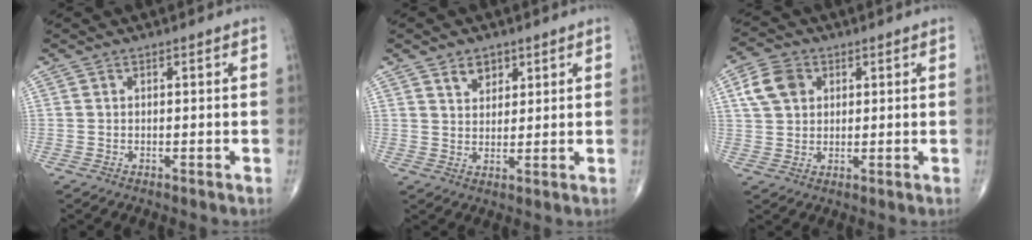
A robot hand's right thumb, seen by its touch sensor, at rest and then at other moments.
{"total": 4.1, "force": [2.5, 2.7, 1.8], "torque": [-0.010, -0.018, 0.046]}
{"total": 7.0, "force": [2.3, 5.3, 3.9], "torque": [-0.060, 0.003, 0.042]}